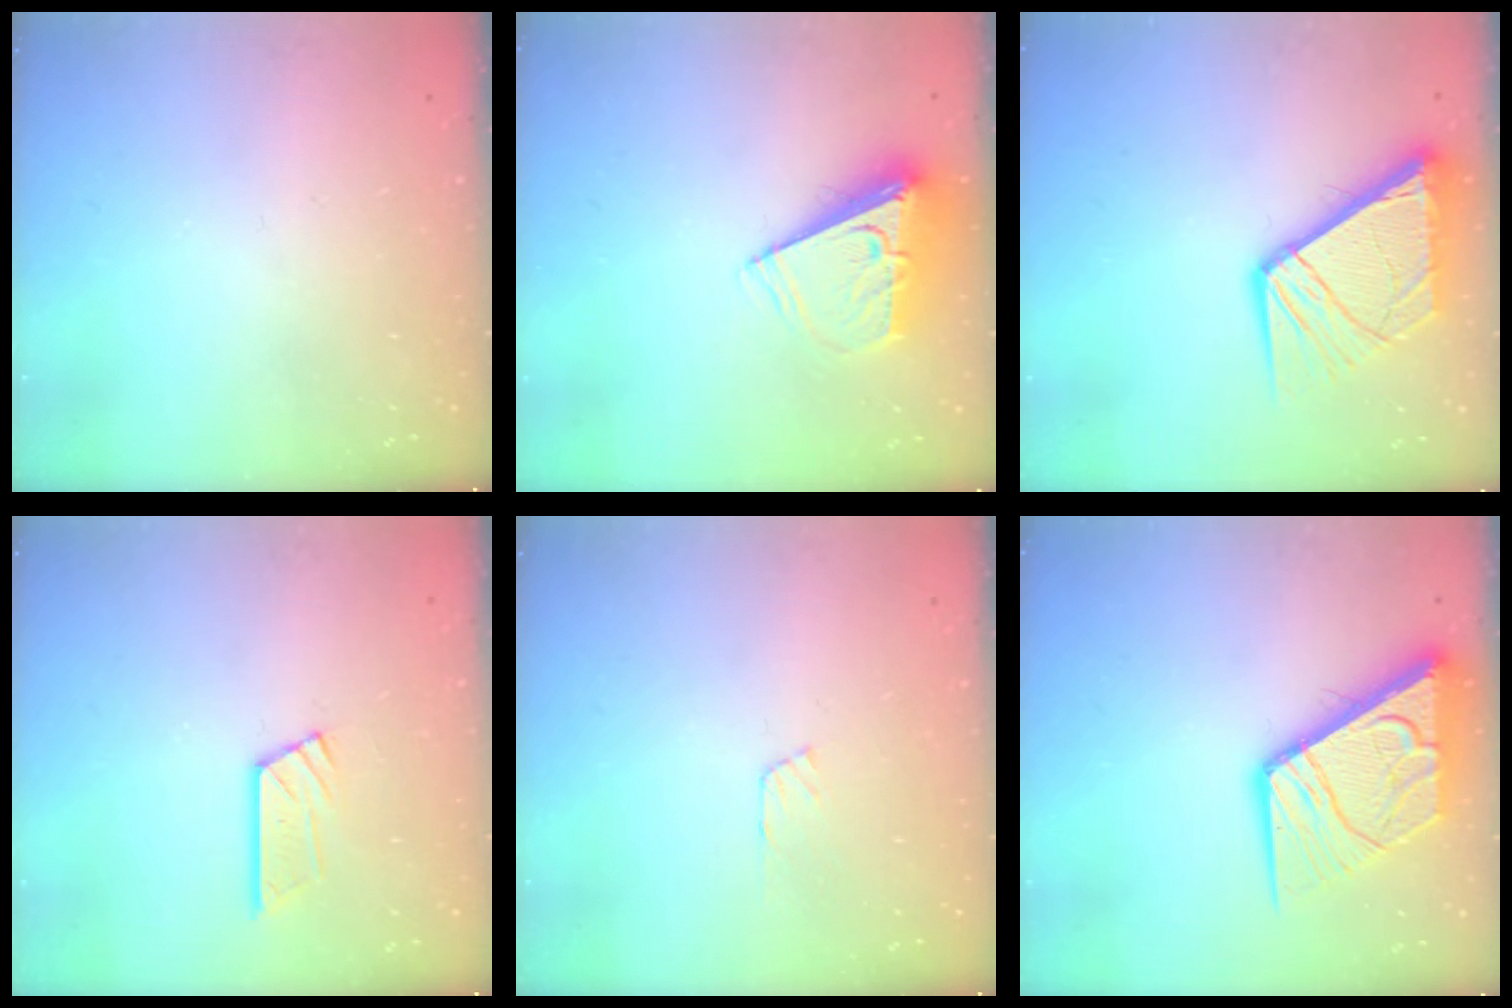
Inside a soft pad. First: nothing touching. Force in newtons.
{"total": 8.2, "press": 8.2, "slide": 1.0}
{"total": 13.1, "press": 13.0, "slide": 1.5}
{"total": 6.7, "press": 6.7, "slide": 0.2}
{"total": 6.5, "press": 6.4, "slide": 0.7}
{"total": 15.4, "press": 15.3, "slide": 1.7}